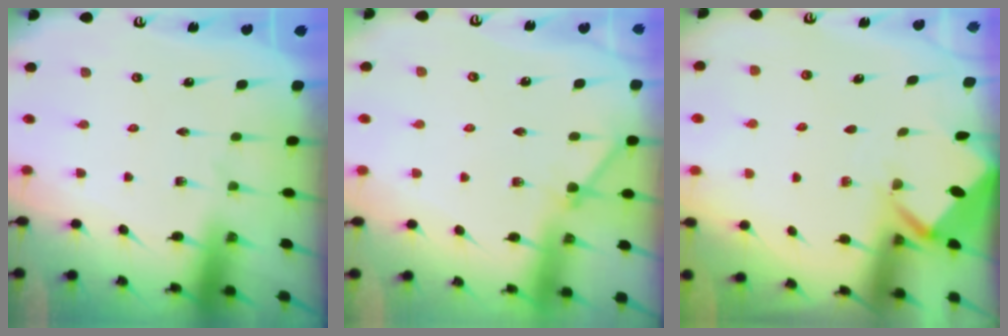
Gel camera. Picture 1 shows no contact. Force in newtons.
{"total": 3.1, "press": 3.1, "slide": 0.4}
{"total": 2.9, "press": 2.9, "slide": 0.2}